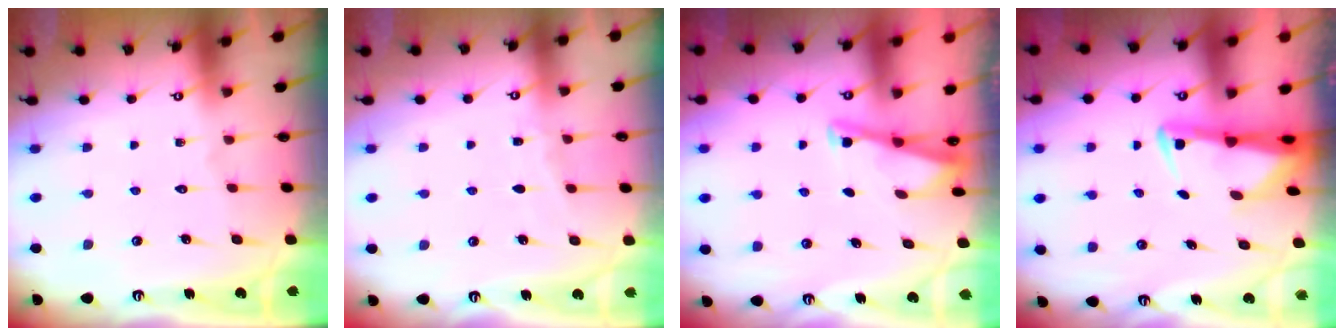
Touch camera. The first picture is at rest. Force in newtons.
{"total": 2.8, "press": 2.8, "slide": 0.4}
{"total": 3.3, "press": 3.2, "slide": 0.3}
{"total": 3.2, "press": 3.2, "slide": 0.7}